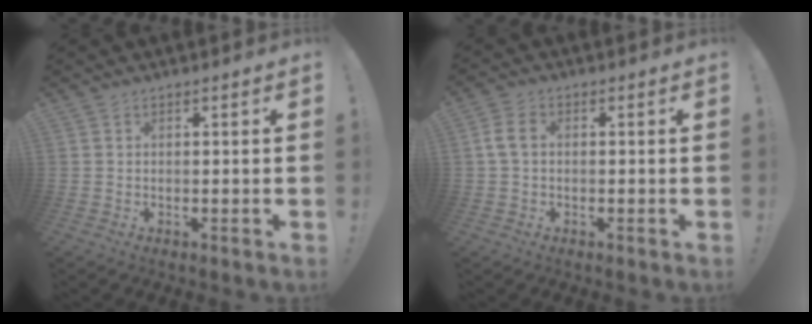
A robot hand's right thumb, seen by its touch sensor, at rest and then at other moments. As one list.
[{"total": 4.2, "force": [0.5, 2.7, 3.2], "torque": [-0.064, 0.010, 0.012]}]